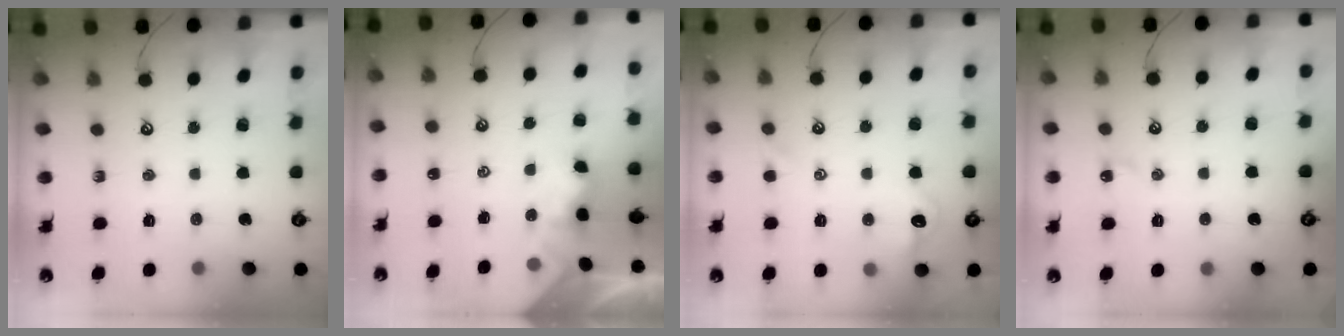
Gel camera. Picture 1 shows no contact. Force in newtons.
{"total": 1.6, "press": 1.5, "slide": 0.5}
{"total": 0.8, "press": 0.2, "slide": 0.7}
{"total": 2.2, "press": 2.1, "slide": 0.6}